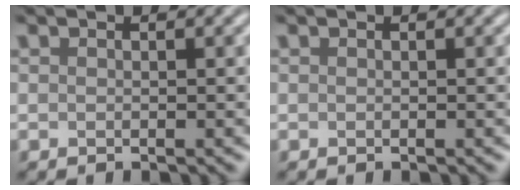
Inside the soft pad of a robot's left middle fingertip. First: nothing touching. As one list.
[{"total": 0.0}]